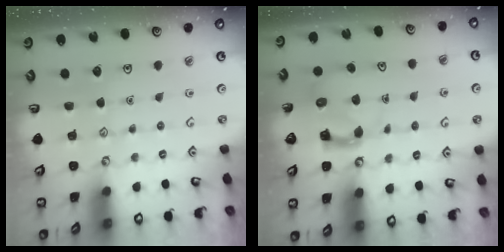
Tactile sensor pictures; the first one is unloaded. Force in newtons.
{"total": 4.2, "press": 4.2, "slide": 0.4}